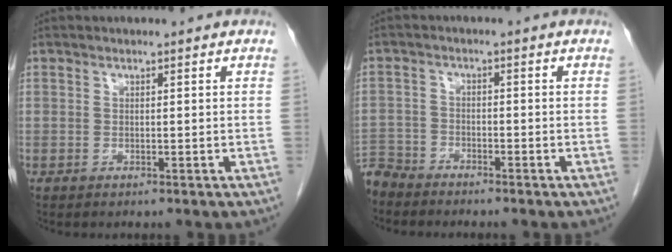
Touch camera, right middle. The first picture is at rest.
{"total": 5.0, "force": [-4.8, 1.2, -0.1], "torque": [0.009, -0.012, -0.096]}